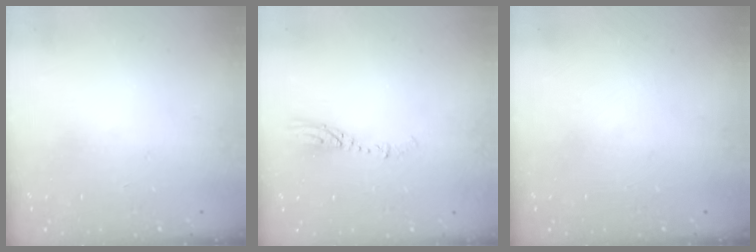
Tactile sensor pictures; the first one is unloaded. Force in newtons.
{"total": 3.7, "press": 3.7, "slide": 0.4}
{"total": 0.0}